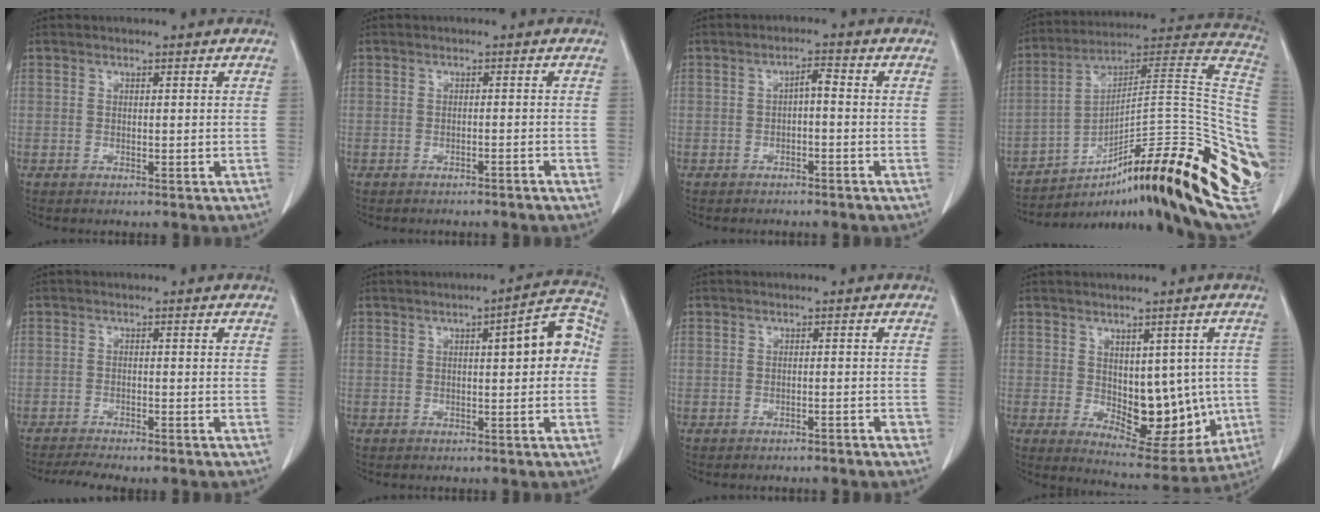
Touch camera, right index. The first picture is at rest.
{"total": 0.6, "force": [-0.4, 0.0, 0.4], "torque": [-0.010, 0.003, -0.004]}
{"total": 2.2, "force": [-0.2, 0.7, 2.1], "torque": [-0.035, 0.012, 0.000]}
{"total": 35.4, "force": [-12.1, 6.4, 32.6], "torque": [-0.353, 0.039, -0.189]}
{"total": 3.9, "force": [-3.4, 0.1, 1.9], "torque": [-0.030, -0.004, -0.055]}
{"total": 7.6, "force": [1.0, 1.8, 7.3], "torque": [-0.083, 0.029, 0.008]}
{"total": 1.2, "force": [-0.8, 0.3, 0.8], "torque": [-0.010, 0.003, -0.007]}
{"total": 12.3, "force": [-0.9, 6.8, 10.3], "torque": [-0.117, 0.001, 0.016]}